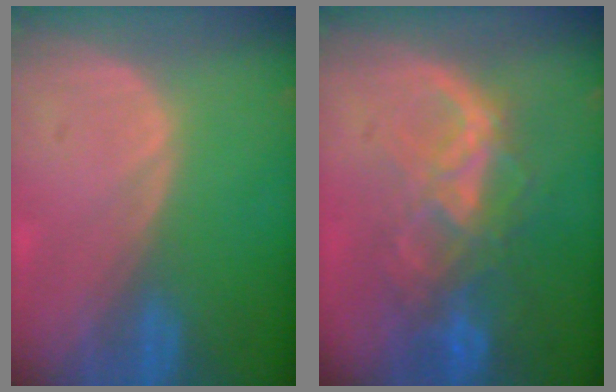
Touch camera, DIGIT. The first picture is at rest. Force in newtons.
{"total": 8.8, "press": 7.5, "slide": 4.7}